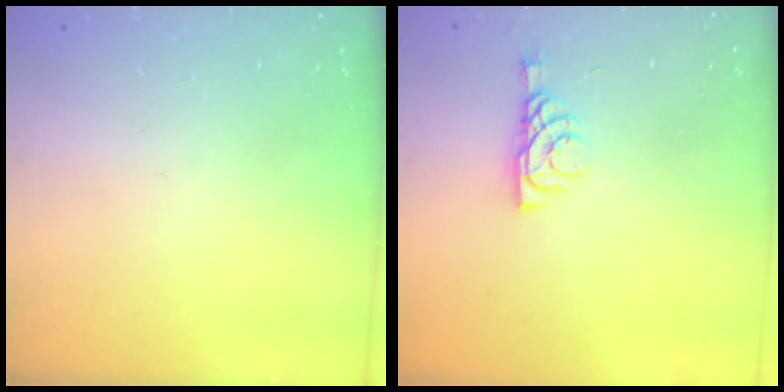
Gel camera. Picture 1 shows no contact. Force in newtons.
{"total": 6.0, "press": 6.0, "slide": 0.7}